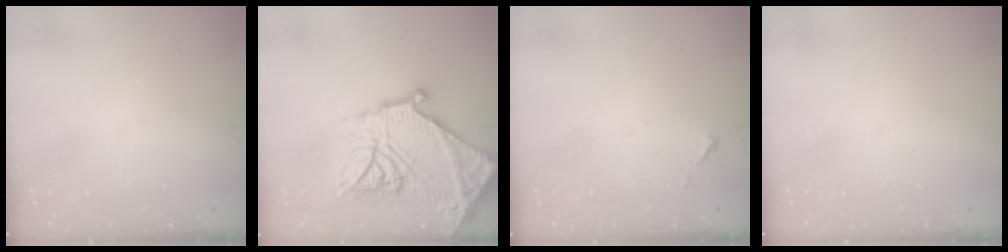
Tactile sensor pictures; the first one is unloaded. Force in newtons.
{"total": 28.8, "press": 28.7, "slide": 2.7}
{"total": 2.6, "press": 2.6, "slide": 0.3}
{"total": 0.0}